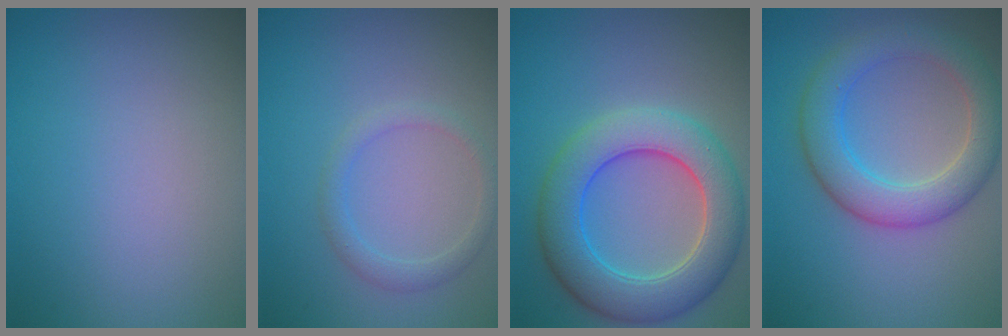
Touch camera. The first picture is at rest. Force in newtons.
{"total": 1.6, "press": 1.6, "slide": 0.1}
{"total": 7.6, "press": 7.6, "slide": 0.3}
{"total": 5.2, "press": 5.2, "slide": 0.1}